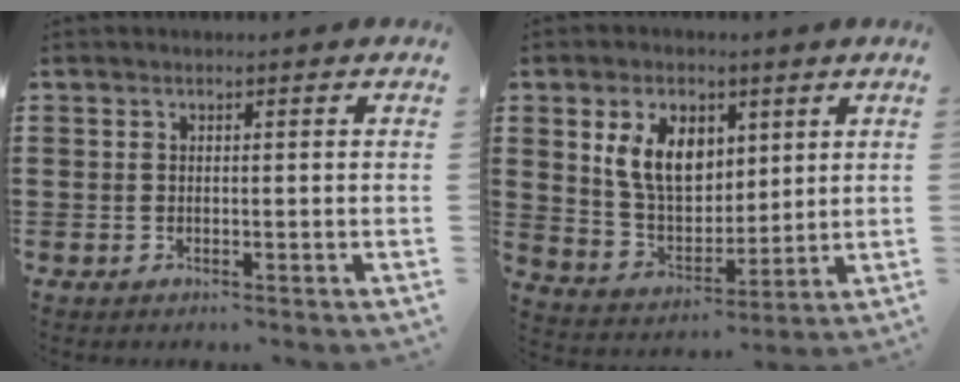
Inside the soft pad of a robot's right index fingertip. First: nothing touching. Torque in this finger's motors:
{"motor_torque": [0.60, 0.26, 0.35, 0.21]}